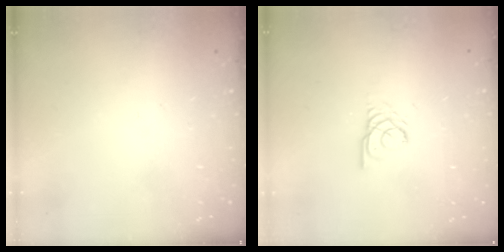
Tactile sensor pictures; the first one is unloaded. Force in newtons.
{"total": 2.7, "press": 2.7, "slide": 0.2}